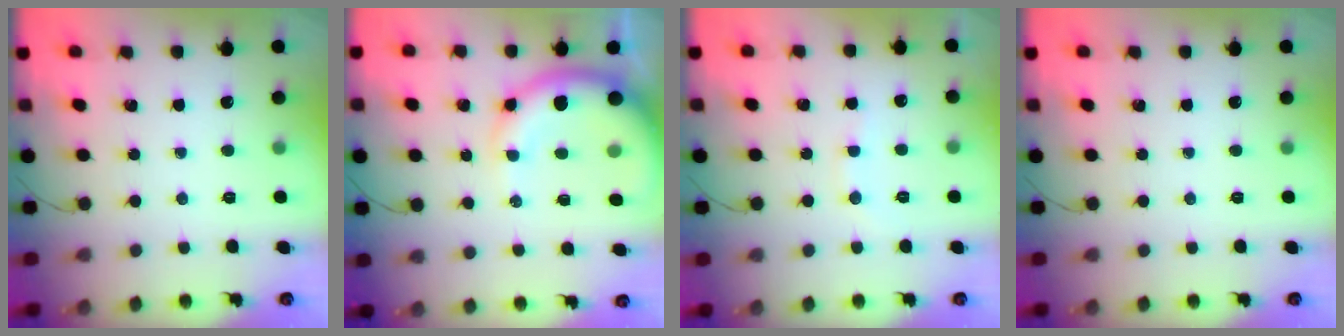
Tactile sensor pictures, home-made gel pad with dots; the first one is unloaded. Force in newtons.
{"total": 12.8, "press": 12.5, "slide": 2.8}
{"total": 6.8, "press": 6.7, "slide": 1.2}
{"total": 0.0}